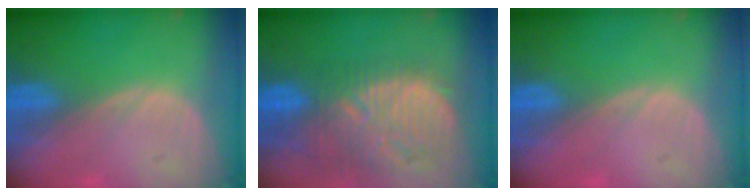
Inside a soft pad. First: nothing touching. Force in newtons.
{"total": 13.0, "press": 11.4, "slide": 6.2}
{"total": 0.0}